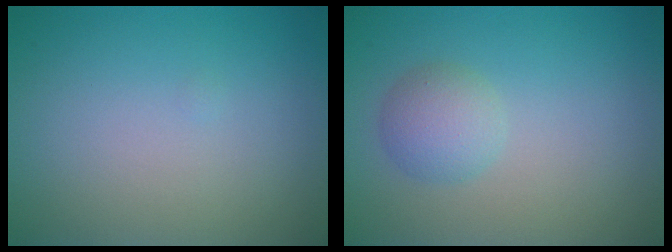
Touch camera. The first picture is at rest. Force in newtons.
{"total": 2.4, "press": 2.4, "slide": 0.0}